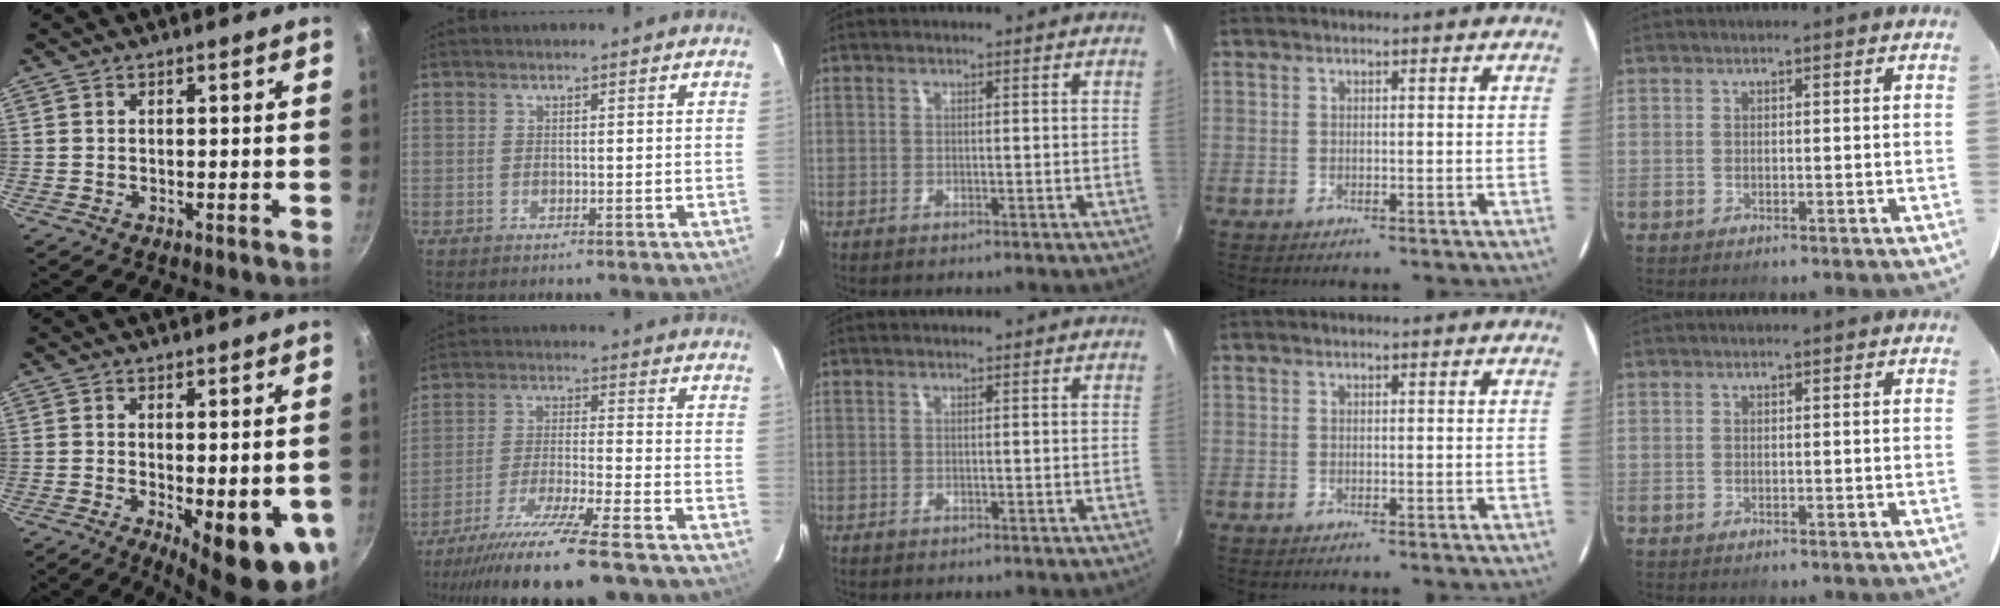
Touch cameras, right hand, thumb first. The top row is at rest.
{"thumb": {"total": 13.4, "force": [-3.4, 4.4, 12.2], "torque": [-0.140, -0.014, -0.033]}, "index": {"total": 16.9, "force": [-14.3, 0.1, 9.0], "torque": [-0.181, -0.039, -0.241]}}